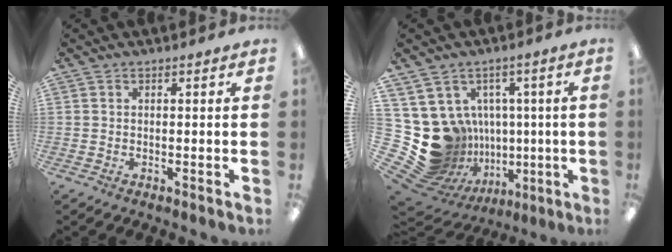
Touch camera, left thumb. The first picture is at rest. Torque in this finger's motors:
{"motor_torque": [0.86, 0.96, 0.19, -0.36, 0.00]}